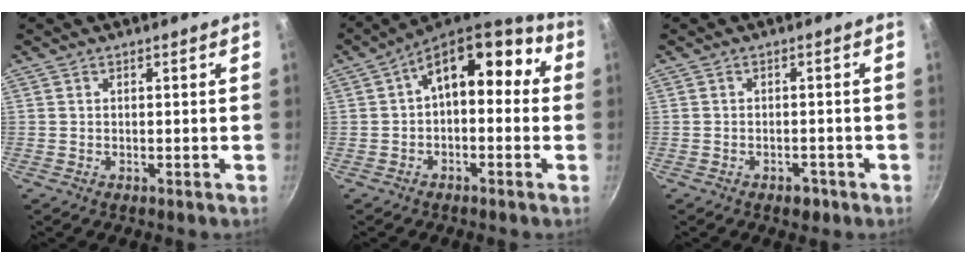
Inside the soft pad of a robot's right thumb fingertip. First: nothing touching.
{"total": 14.2, "force": [2.0, 8.0, 11.5], "torque": [-0.126, 0.048, 0.015]}
{"total": 2.2, "force": [-1.4, 1.2, 1.1], "torque": [-0.008, 0.006, -0.016]}